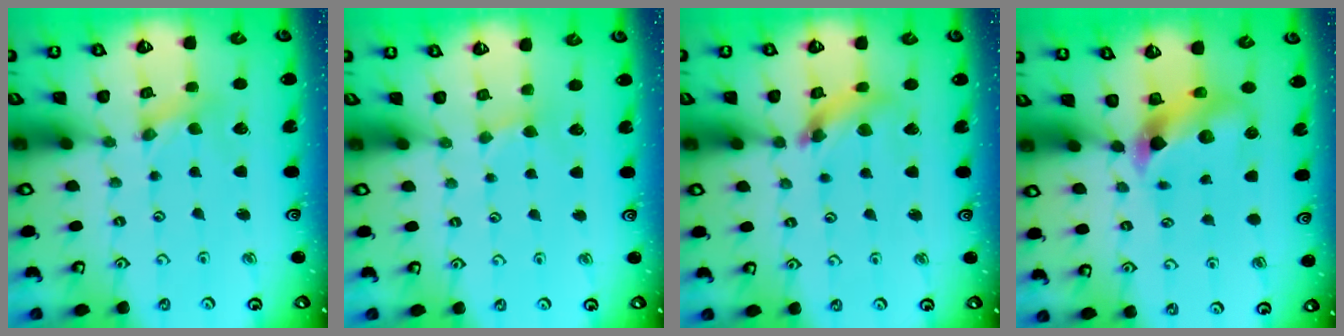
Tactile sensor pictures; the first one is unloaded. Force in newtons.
{"total": 1.5, "press": 1.5, "slide": 0.2}
{"total": 7.1, "press": 7.1, "slide": 0.7}
{"total": 7.5, "press": 7.4, "slide": 1.0}